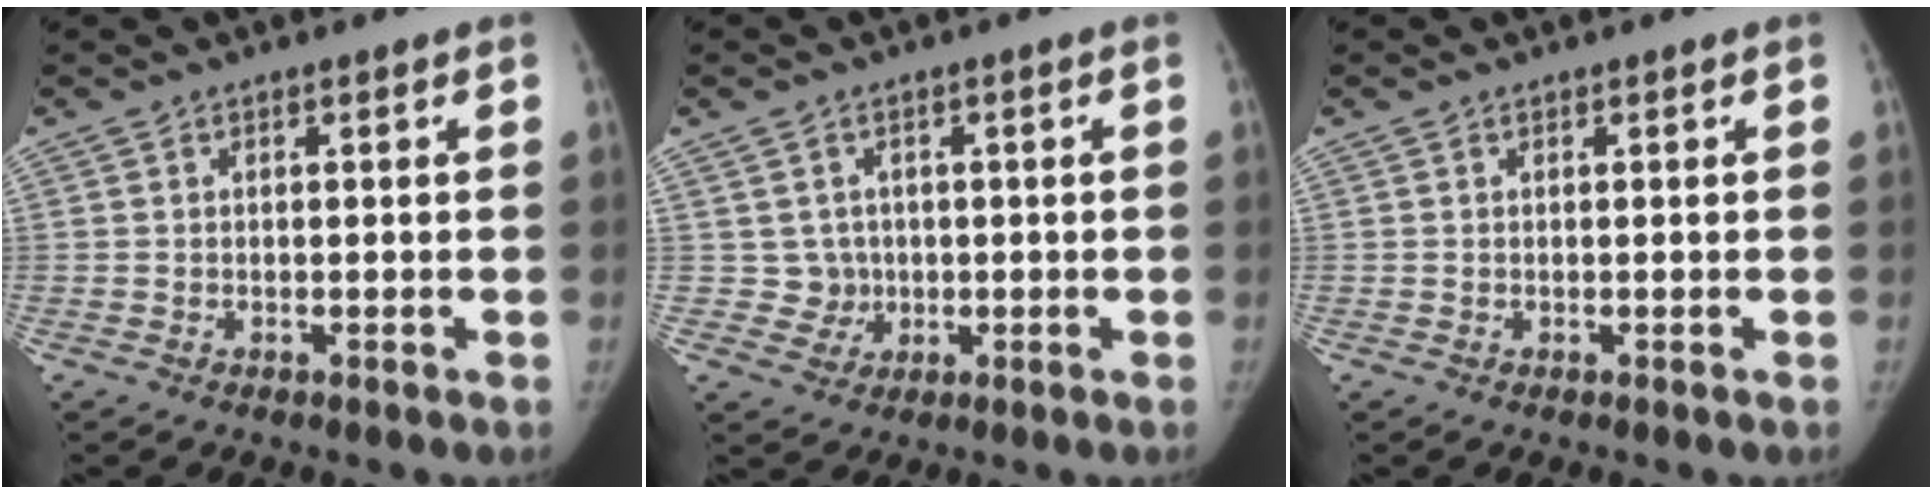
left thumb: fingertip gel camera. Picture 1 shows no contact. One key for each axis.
{"total": 0.8, "fx": 0.4, "fy": 0.7, "fz": 0.1, "tx": 0.007, "ty": -0.001, "tz": 0.005}
{"total": 0.0}